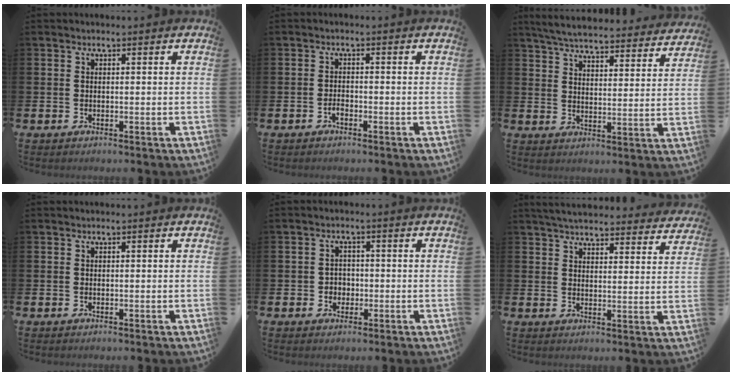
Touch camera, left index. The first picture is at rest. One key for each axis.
{"total": 1.2, "fx": -0.8, "fy": 0.5, "fz": 0.7, "tx": -0.019, "ty": 0.000, "tz": -0.014}
{"total": 6.0, "fx": 5.7, "fy": 0.8, "fz": 1.4, "tx": -0.047, "ty": -0.041, "tz": 0.098}
{"total": 0.0}
{"total": 2.2, "fx": -0.5, "fy": 2.1, "fz": 0.5, "tx": -0.004, "ty": 0.002, "tz": -0.017}
{"total": 4.9, "fx": 4.7, "fy": 0.7, "fz": 0.9, "tx": -0.033, "ty": -0.031, "tz": 0.082}